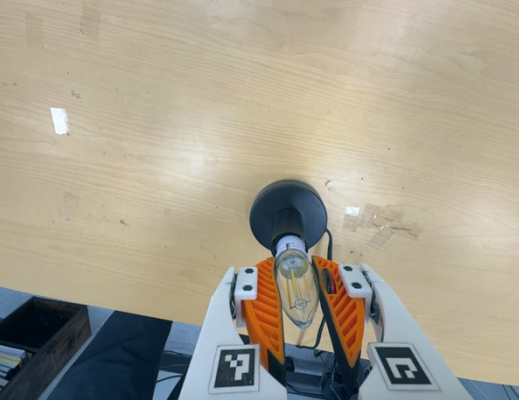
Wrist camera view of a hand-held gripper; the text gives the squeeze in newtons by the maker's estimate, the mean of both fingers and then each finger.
{"total": 13.8, "left": 13.9, "right": 13.7}